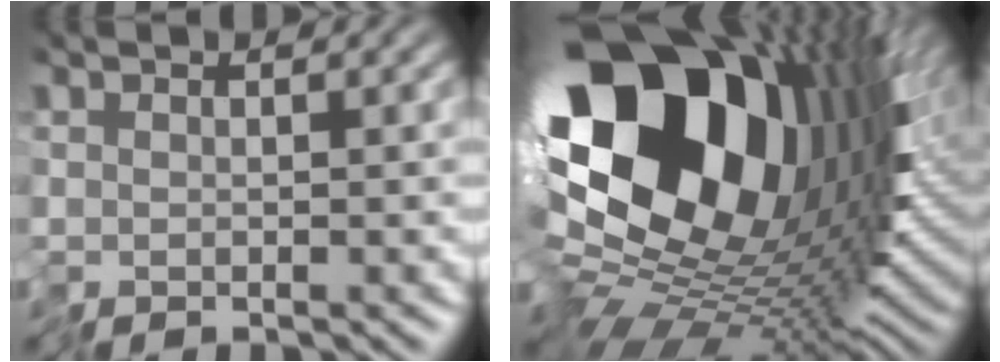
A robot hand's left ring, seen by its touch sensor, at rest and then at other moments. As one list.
[{"total": 19.7, "force": [6.0, 12.4, 14.0], "torque": [-0.267, -0.002, 0.111]}]